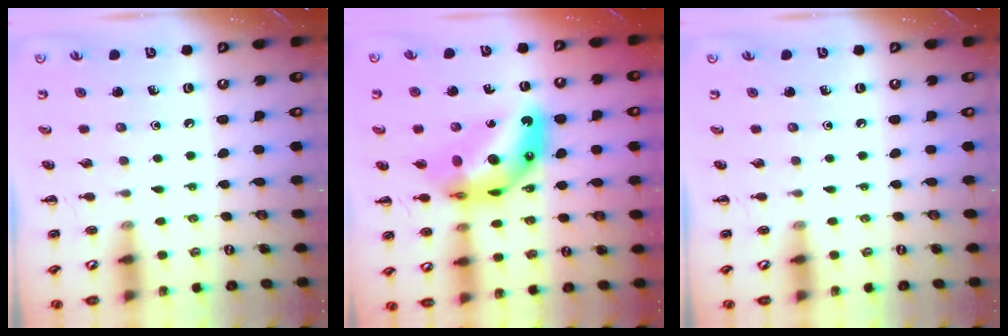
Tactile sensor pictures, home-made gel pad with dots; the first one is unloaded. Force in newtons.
{"total": 14.5, "press": 13.7, "slide": 4.5}
{"total": 0.0}